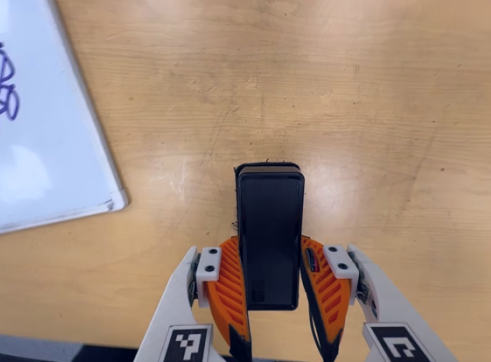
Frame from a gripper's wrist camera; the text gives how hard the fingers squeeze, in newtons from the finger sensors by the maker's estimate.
{"total": 7.2, "left": 5.3, "right": 9.2}